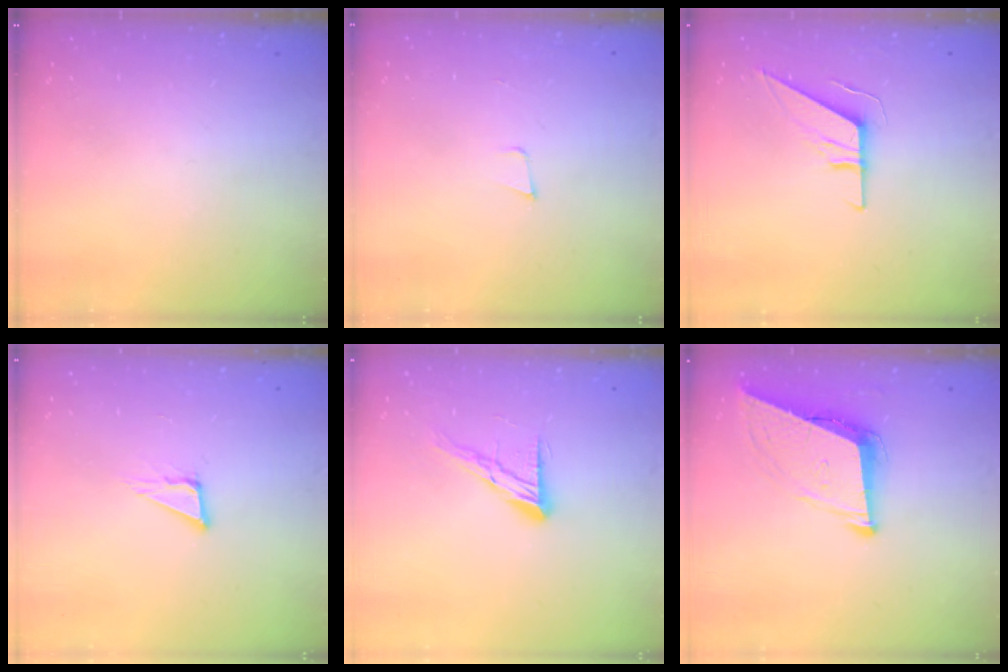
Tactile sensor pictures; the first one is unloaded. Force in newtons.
{"total": 3.4, "press": 2.1, "slide": 2.7}
{"total": 9.2, "press": 9.1, "slide": 0.9}
{"total": 5.0, "press": 5.0, "slide": 0.2}
{"total": 10.6, "press": 10.6, "slide": 0.8}
{"total": 8.7, "press": 8.4, "slide": 2.4}